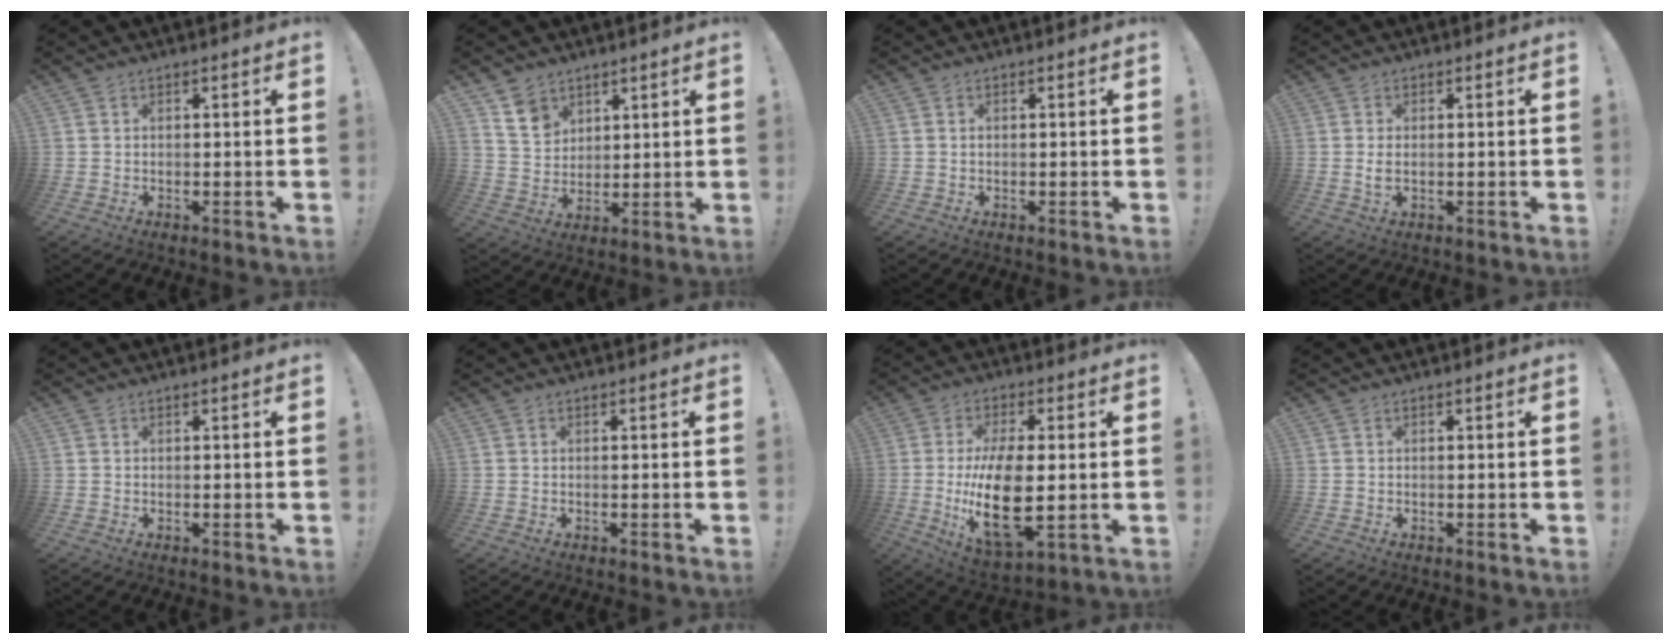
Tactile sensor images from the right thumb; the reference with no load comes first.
{"total": 8.6, "force": [5.7, 6.0, 2.2], "torque": [-0.034, -0.036, 0.113]}
{"total": 0.0}
{"total": 2.3, "force": [0.0, 1.1, 2.0], "torque": [-0.024, -0.001, -0.002]}
{"total": 0.0}
{"total": 0.0}
{"total": 18.3, "force": [-1.4, 8.4, 16.2], "torque": [-0.312, -0.016, -0.018]}
{"total": 0.0}